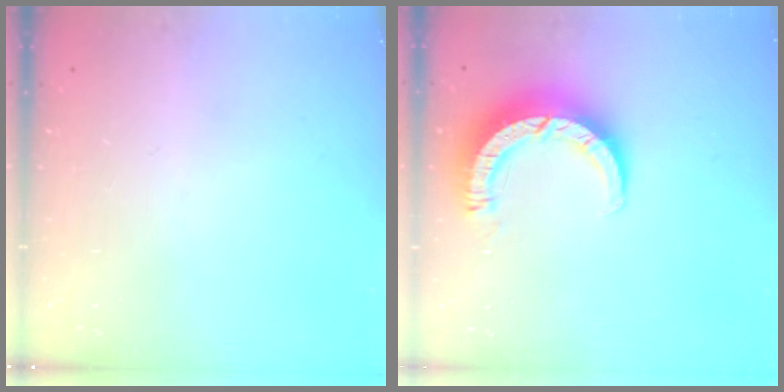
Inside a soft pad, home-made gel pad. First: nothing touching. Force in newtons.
{"total": 9.1, "press": 9.1, "slide": 1.1}